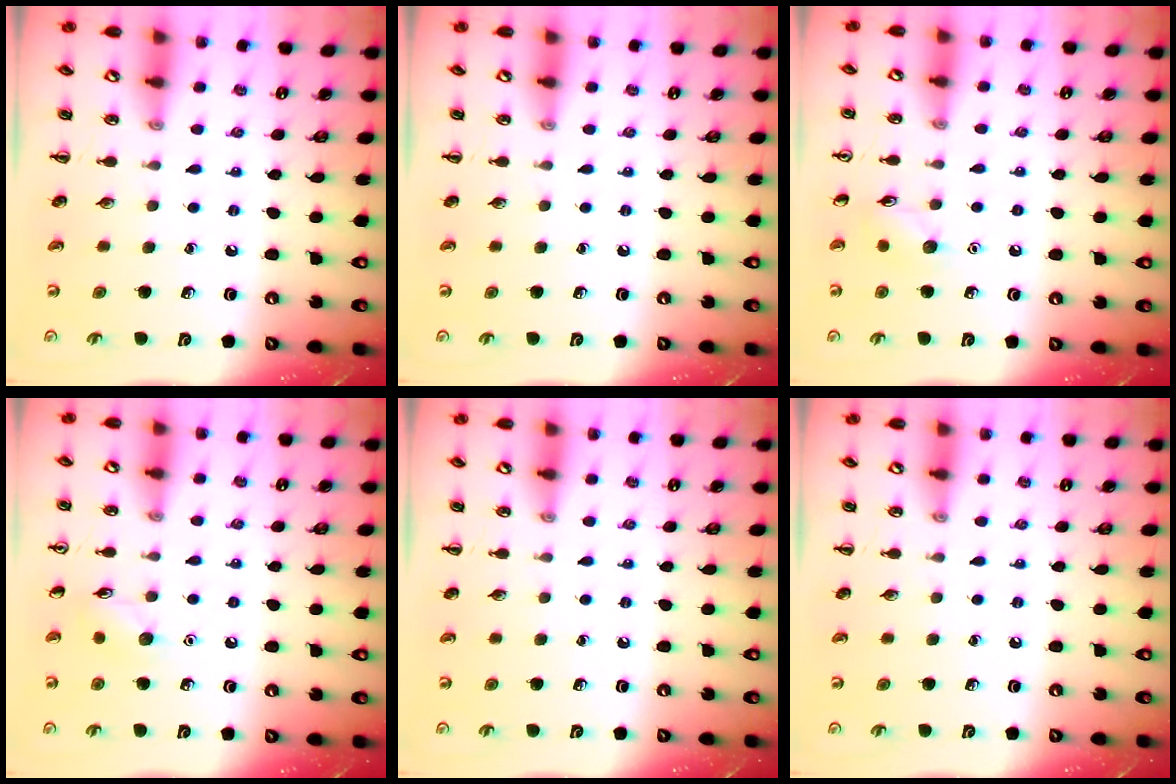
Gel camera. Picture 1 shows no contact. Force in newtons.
{"total": 0.0}
{"total": 6.1, "press": 5.9, "slide": 1.4}
{"total": 6.1, "press": 5.9, "slide": 1.4}
{"total": 0.0}
{"total": 0.0}